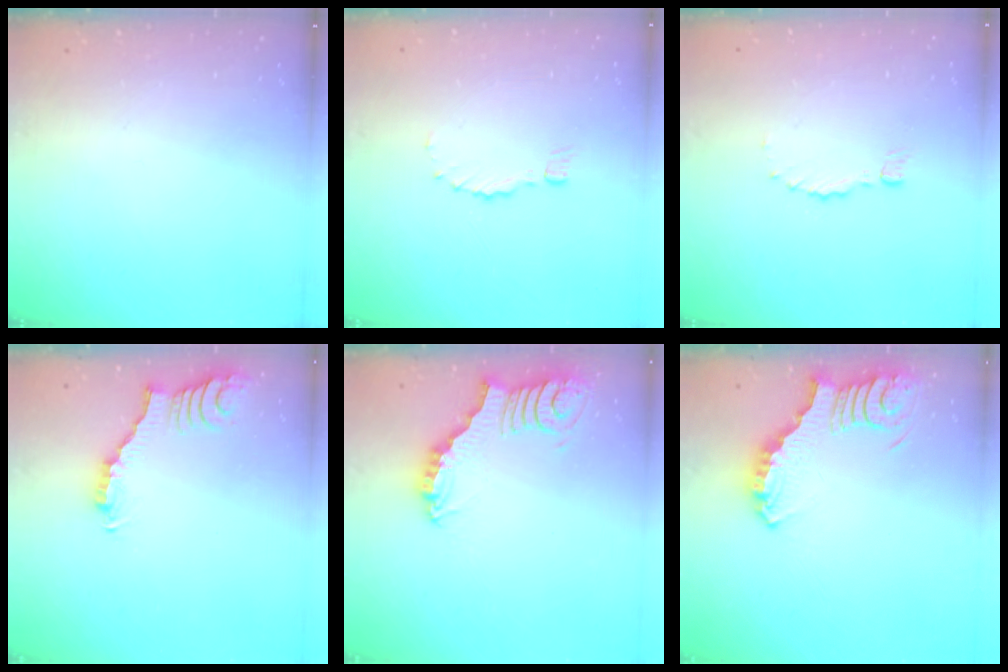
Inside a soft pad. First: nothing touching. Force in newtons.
{"total": 0.0}
{"total": 0.0}
{"total": 2.5, "press": 2.5, "slide": 0.4}
{"total": 3.0, "press": 3.0, "slide": 0.5}
{"total": 3.9, "press": 3.9, "slide": 0.6}